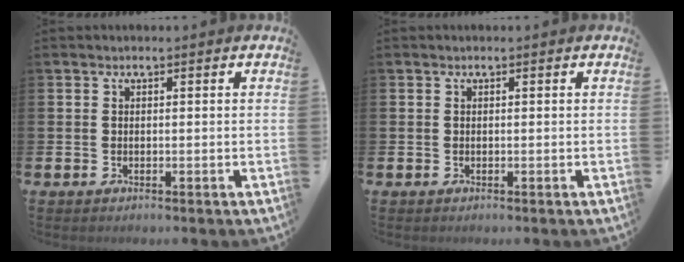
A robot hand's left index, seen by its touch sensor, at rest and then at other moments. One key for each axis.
{"total": 0.0}